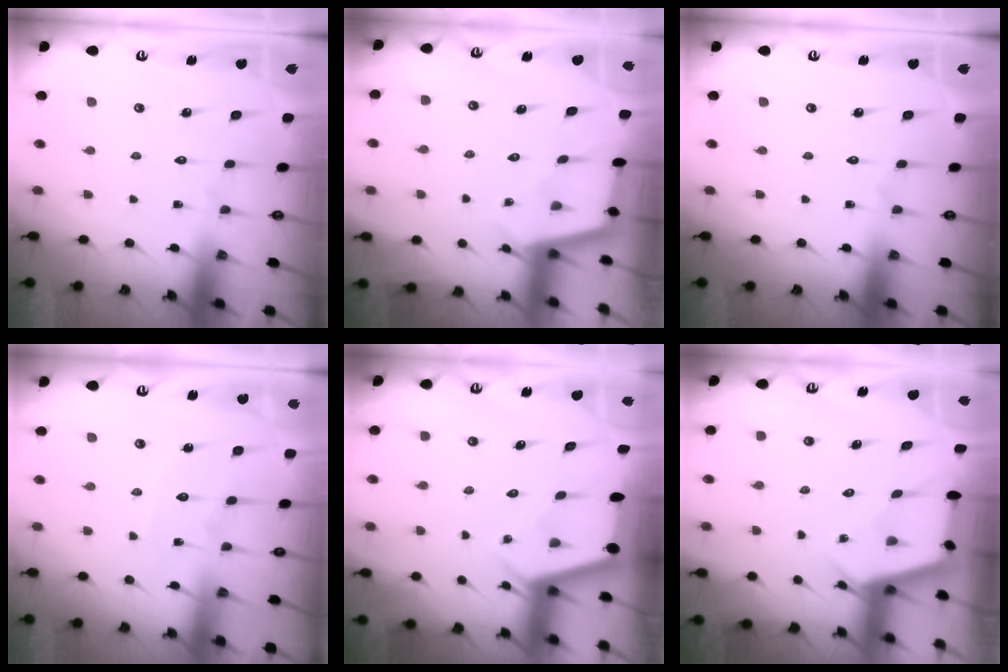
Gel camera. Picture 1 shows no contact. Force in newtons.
{"total": 2.4, "press": 2.4, "slide": 0.2}
{"total": 0.0}
{"total": 4.4, "press": 4.3, "slide": 0.5}
{"total": 2.2, "press": 2.2, "slide": 0.3}
{"total": 2.9, "press": 2.9, "slide": 0.4}